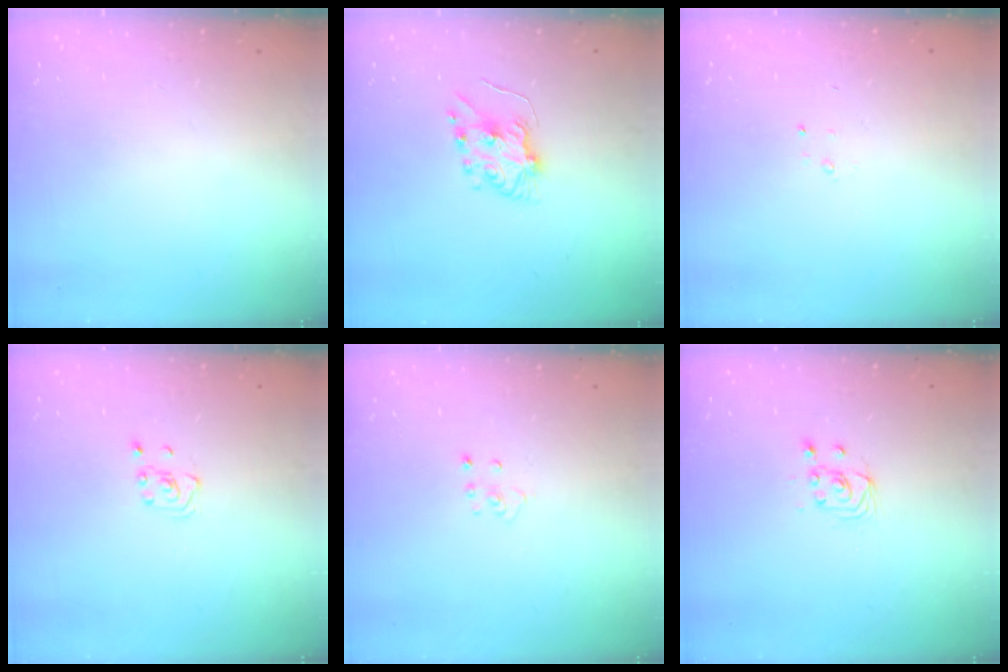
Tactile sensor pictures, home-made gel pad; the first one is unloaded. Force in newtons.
{"total": 6.6, "press": 6.6, "slide": 0.7}
{"total": 1.5, "press": 1.5, "slide": 0.2}
{"total": 2.8, "press": 2.6, "slide": 1.0}
{"total": 2.3, "press": 2.3, "slide": 0.2}
{"total": 2.9, "press": 2.6, "slide": 1.3}